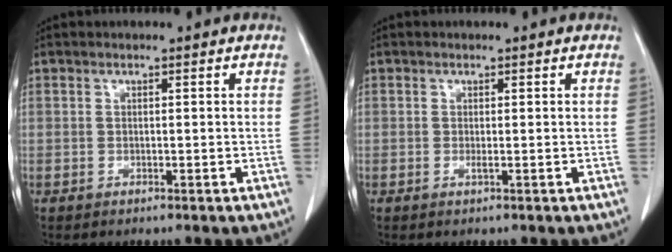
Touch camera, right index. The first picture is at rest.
{"total": 0.8, "force": [-0.1, 0.3, 0.7], "torque": [-0.017, -0.002, -0.001]}